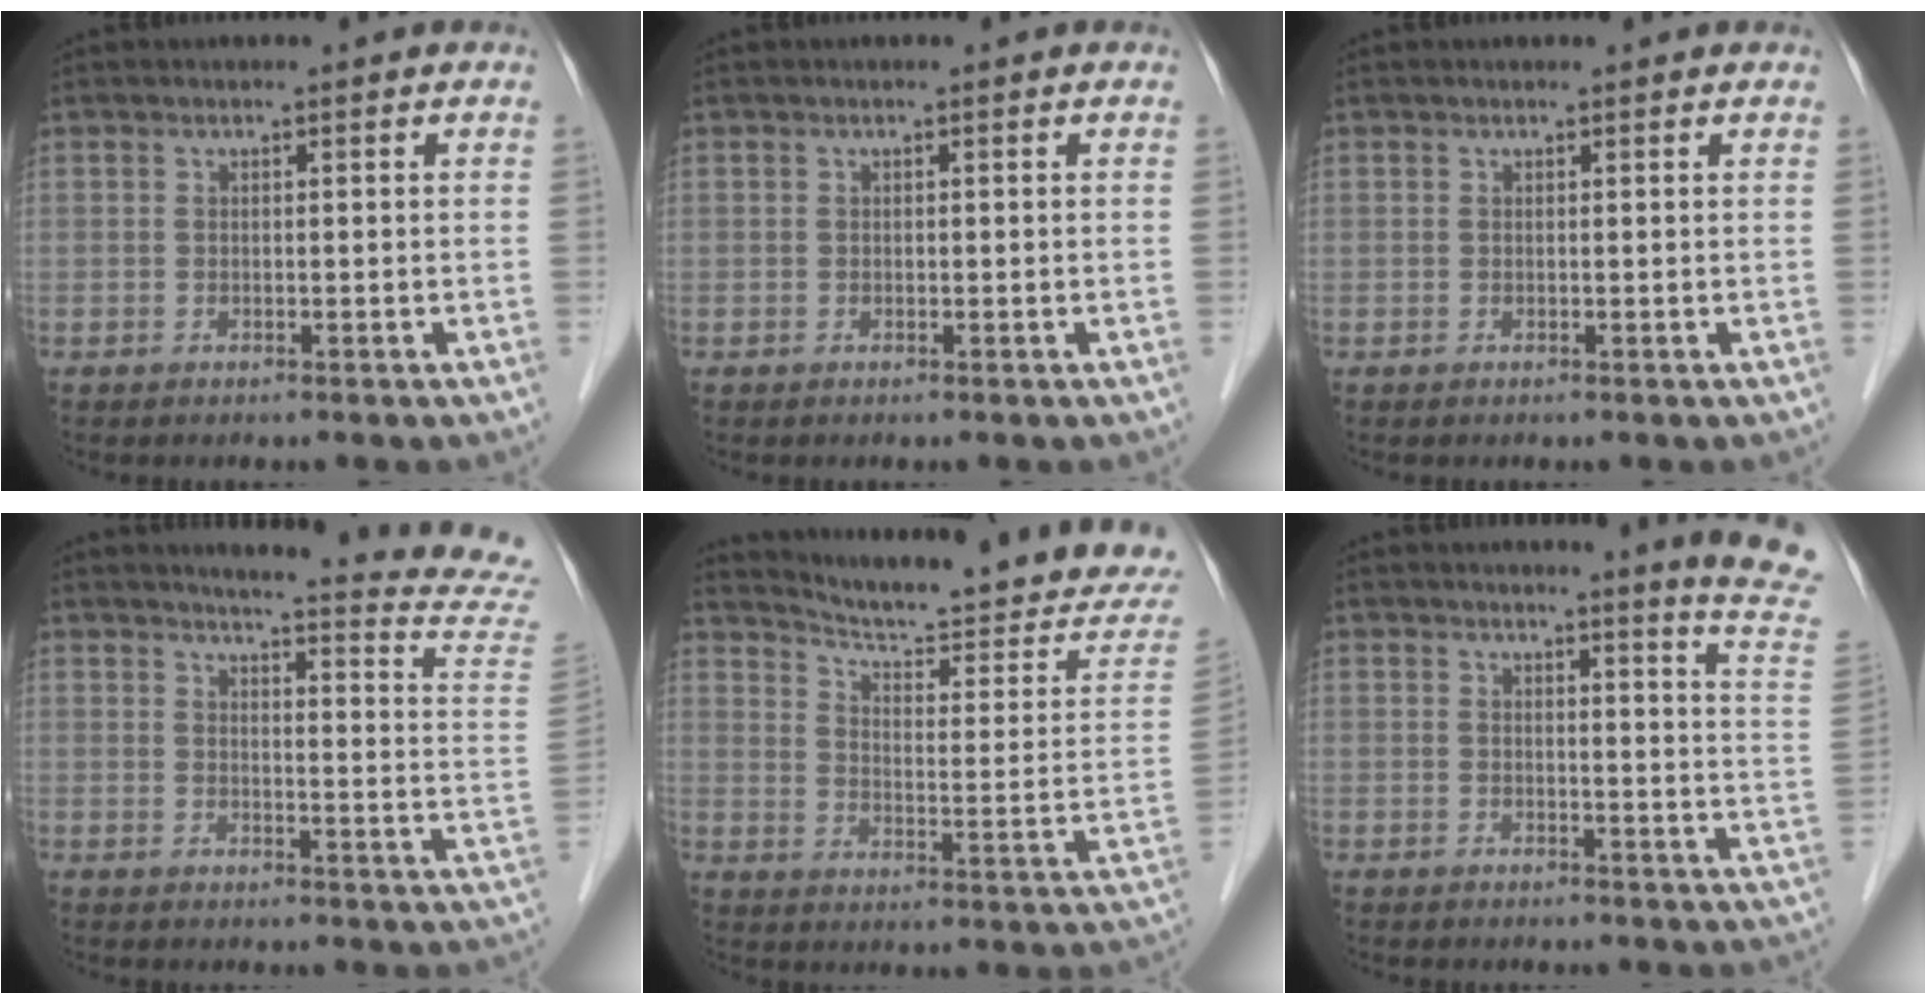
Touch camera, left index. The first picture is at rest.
{"total": 0.0}
{"total": 1.2, "force": [1.2, 0.2, 0.2], "torque": [-0.011, 0.009, 0.012]}
{"total": 18.2, "force": [17.4, -0.3, 5.4], "torque": [-0.060, -0.110, 0.178]}
{"total": 21.4, "force": [19.8, 0.8, 7.9], "torque": [-0.116, -0.076, 0.255]}
{"total": 9.8, "force": [9.1, -1.7, 3.3], "torque": [-0.034, -0.086, 0.080]}